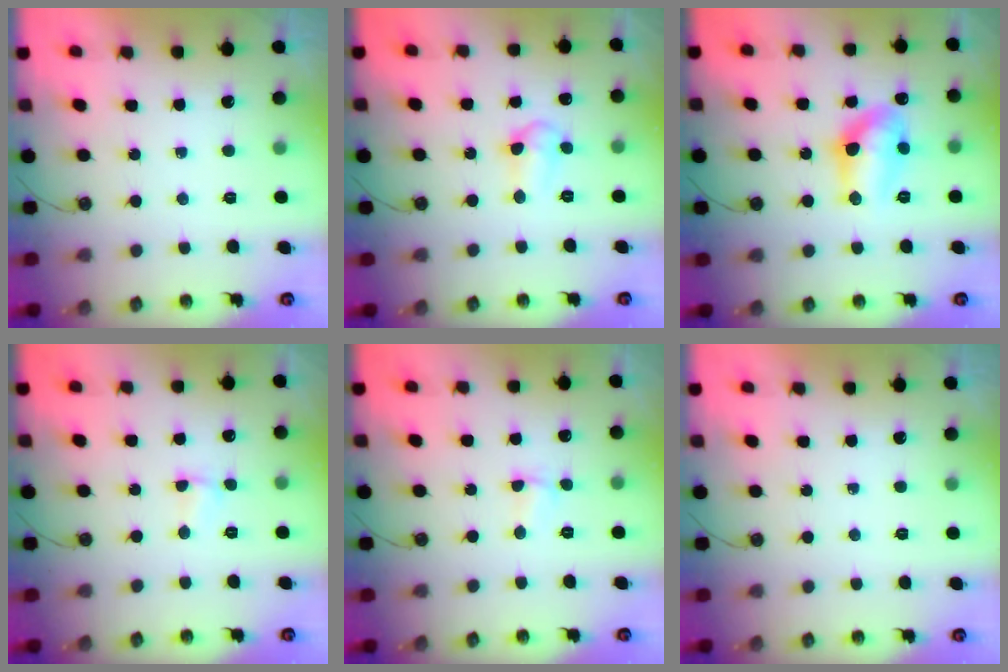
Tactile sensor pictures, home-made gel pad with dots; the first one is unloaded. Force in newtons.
{"total": 6.5, "press": 5.4, "slide": 3.7}
{"total": 11.1, "press": 11.1, "slide": 0.9}
{"total": 1.7, "press": 1.6, "slide": 0.4}
{"total": 2.2, "press": 2.1, "slide": 0.5}
{"total": 0.0}